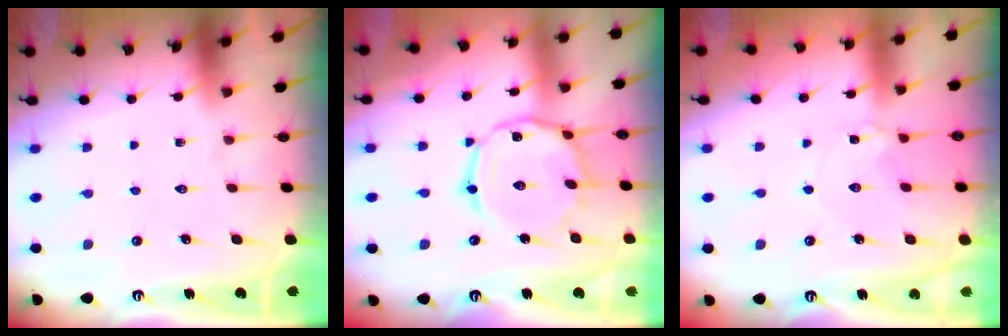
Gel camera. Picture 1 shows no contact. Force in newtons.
{"total": 11.8, "press": 11.8, "slide": 0.7}
{"total": 4.8, "press": 4.8, "slide": 0.5}